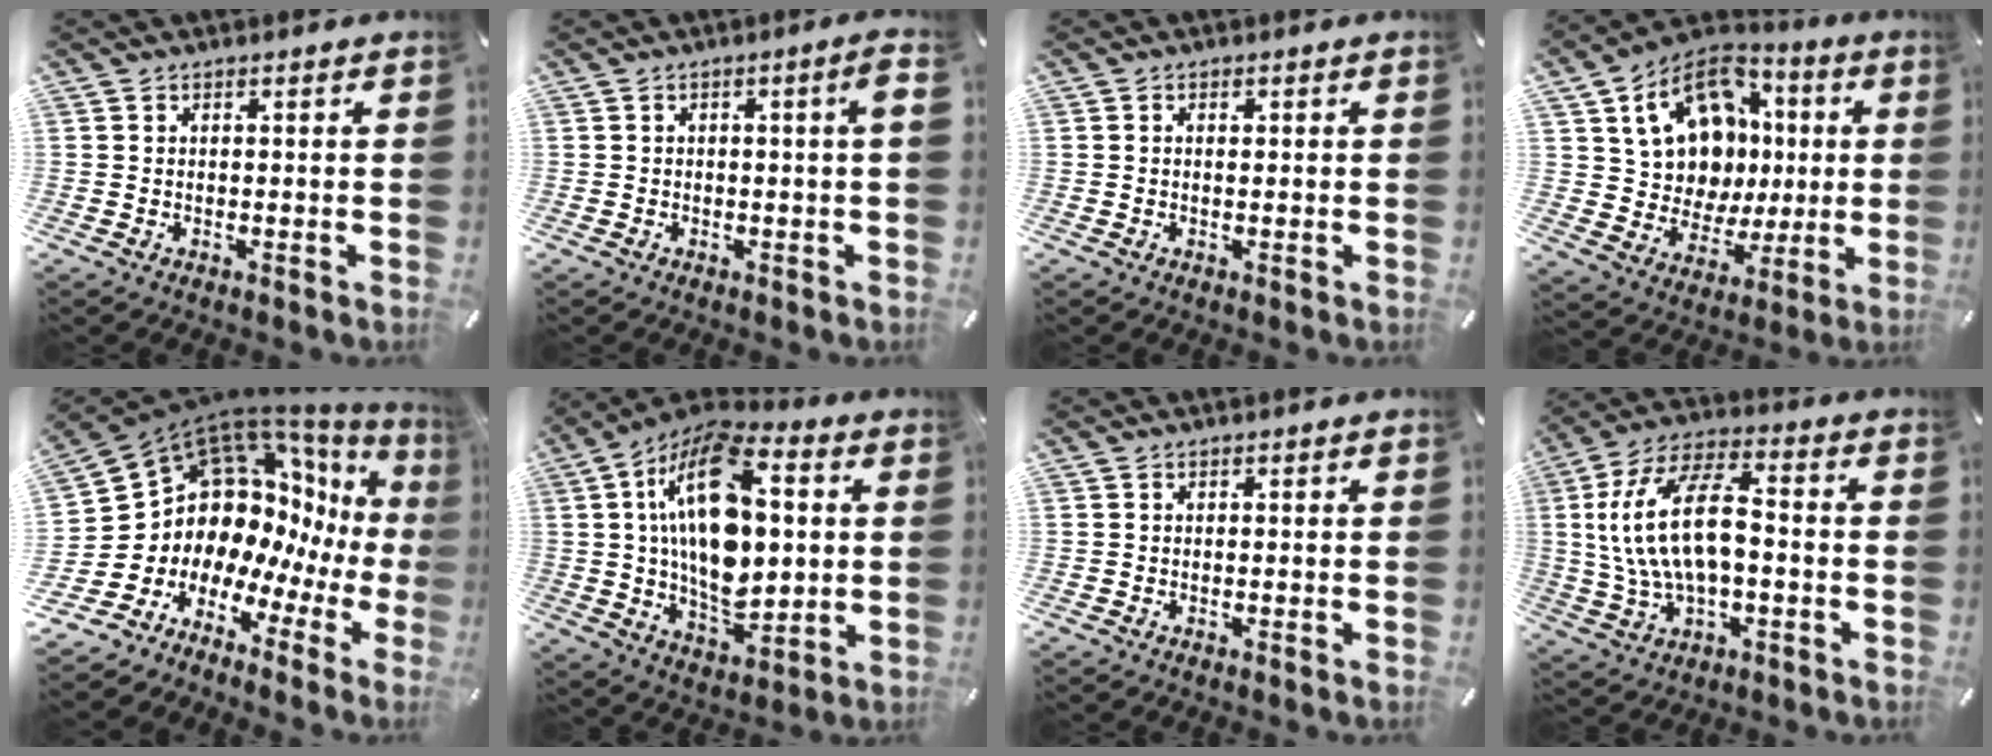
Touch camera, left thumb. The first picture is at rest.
{"total": 3.2, "force": [0.1, 0.5, 3.2], "torque": [-0.048, -0.001, -0.001]}
{"total": 0.9, "force": [-0.1, 0.5, 0.7], "torque": [-0.015, 0.000, -0.002]}
{"total": 18.2, "force": [5.1, 15.1, 8.7], "torque": [-0.156, -0.021, 0.109]}
{"total": 13.0, "force": [3.8, 11.1, 5.6], "torque": [-0.121, -0.092, 0.092]}
{"total": 22.4, "force": [4.2, 13.2, 17.6], "torque": [-0.341, -0.010, 0.061]}
{"total": 0.0}
{"total": 17.0, "force": [0.2, 9.5, 14.1], "torque": [-0.289, 0.016, 0.003]}